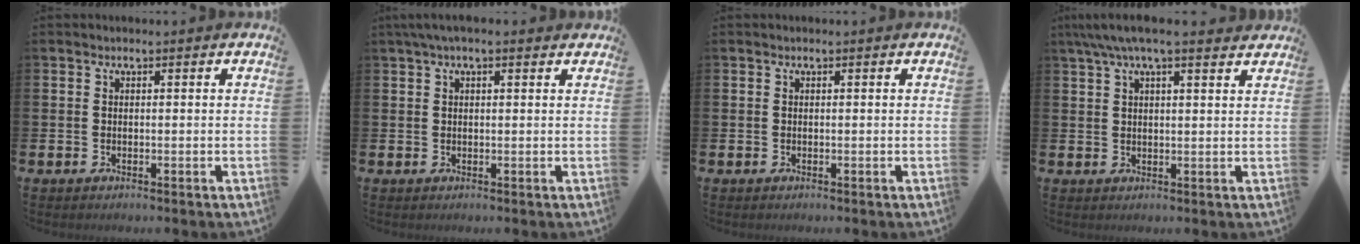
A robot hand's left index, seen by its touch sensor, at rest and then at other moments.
{"total": 2.0, "force": [1.4, 0.5, 1.4], "torque": [-0.027, 0.006, 0.023]}
{"total": 0.0}
{"total": 5.1, "force": [4.2, 0.8, 2.8], "torque": [-0.054, -0.008, 0.074]}